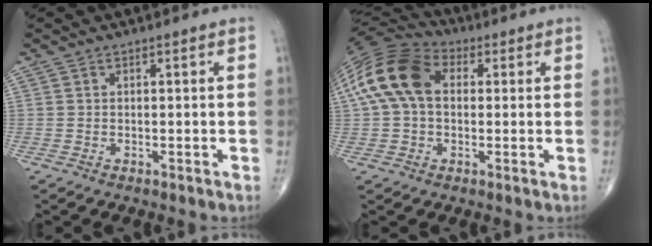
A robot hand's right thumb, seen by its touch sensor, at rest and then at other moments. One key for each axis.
{"total": 14.9, "fx": 2.4, "fy": 10.0, "fz": 10.8, "tx": -0.215, "ty": 0.035, "tz": 0.033}